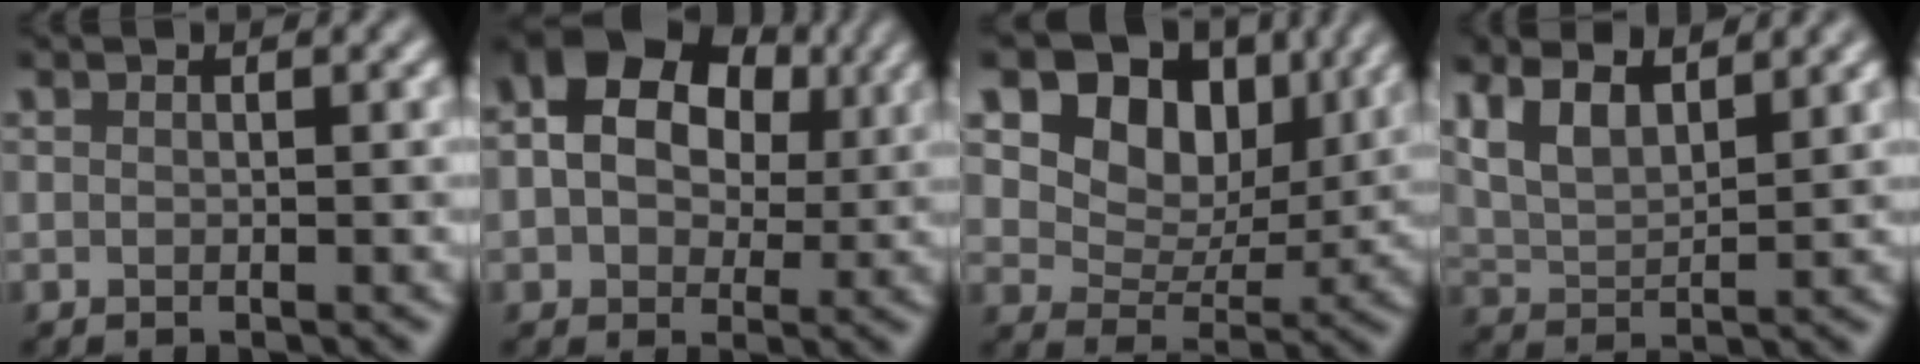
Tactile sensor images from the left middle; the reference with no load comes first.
{"total": 11.4, "force": [3.2, 8.4, 7.1], "torque": [-0.112, 0.039, 0.035]}
{"total": 10.1, "force": [4.9, 6.7, 5.8], "torque": [-0.092, -0.007, 0.073]}
{"total": 5.7, "force": [3.5, 2.3, 3.8], "torque": [-0.077, 0.015, 0.056]}